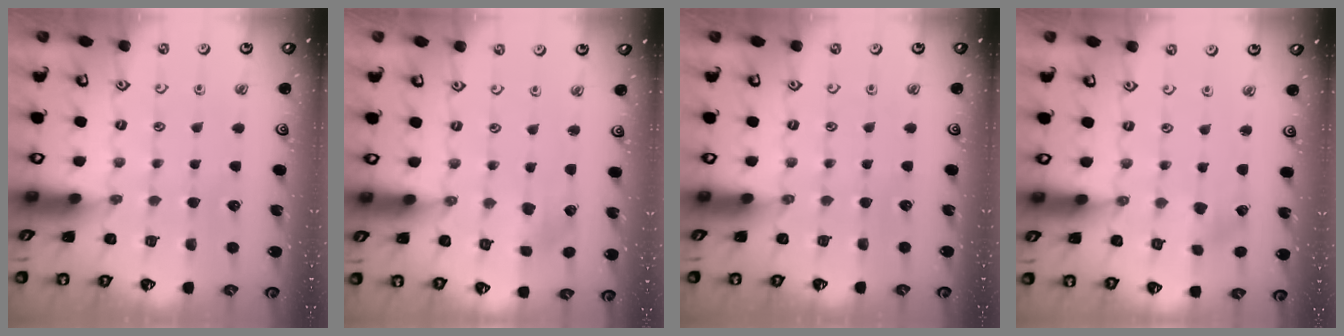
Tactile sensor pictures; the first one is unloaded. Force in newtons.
{"total": 2.3, "press": 2.3, "slide": 0.4}
{"total": 0.0}
{"total": 1.5, "press": 1.4, "slide": 0.2}